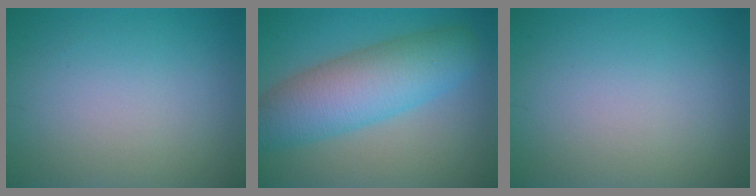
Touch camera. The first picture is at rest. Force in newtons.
{"total": 8.1, "press": 8.1, "slide": 0.2}
{"total": 0.0}